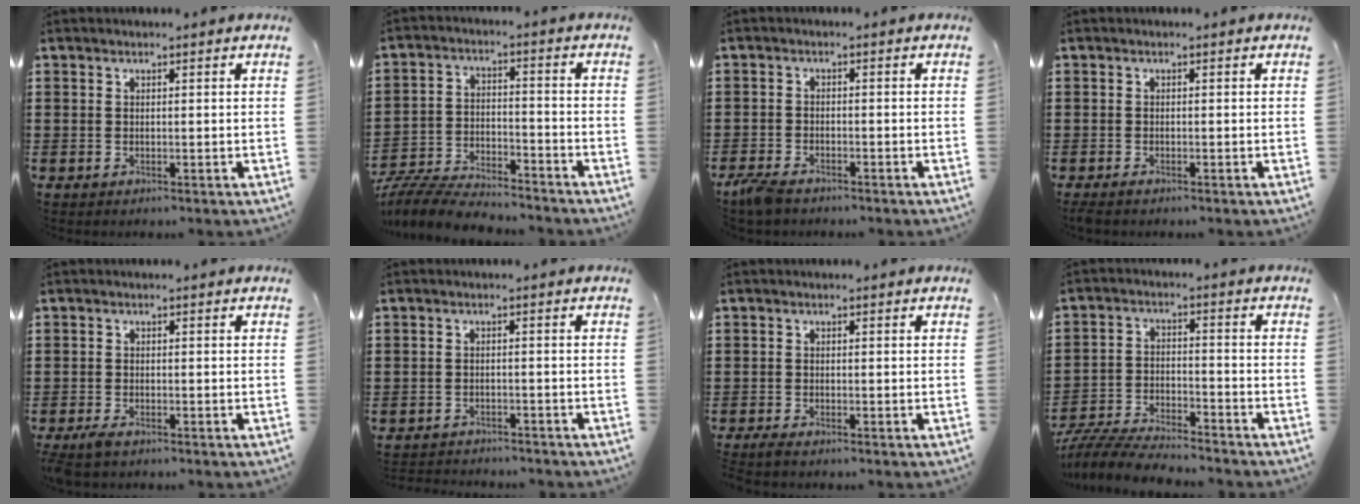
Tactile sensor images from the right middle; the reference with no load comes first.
{"total": 7.8, "force": [-7.5, 0.9, 1.7], "torque": [-0.044, 0.010, -0.150]}
{"total": 2.7, "force": [-2.2, 0.9, 1.2], "torque": [-0.044, -0.003, -0.051]}
{"total": 0.7, "force": [-0.6, 0.1, 0.4], "torque": [-0.010, -0.004, -0.010]}
{"total": 1.6, "force": [-1.2, 0.4, 1.0], "torque": [-0.027, -0.002, -0.026]}
{"total": 1.9, "force": [-1.9, 0.3, -0.1], "torque": [-0.006, 0.000, -0.042]}
{"total": 1.1, "force": [-1.0, 0.1, 0.5], "torque": [-0.010, -0.003, -0.019]}
{"total": 7.1, "force": [-6.9, 0.7, 1.6], "torque": [-0.037, 0.008, -0.136]}